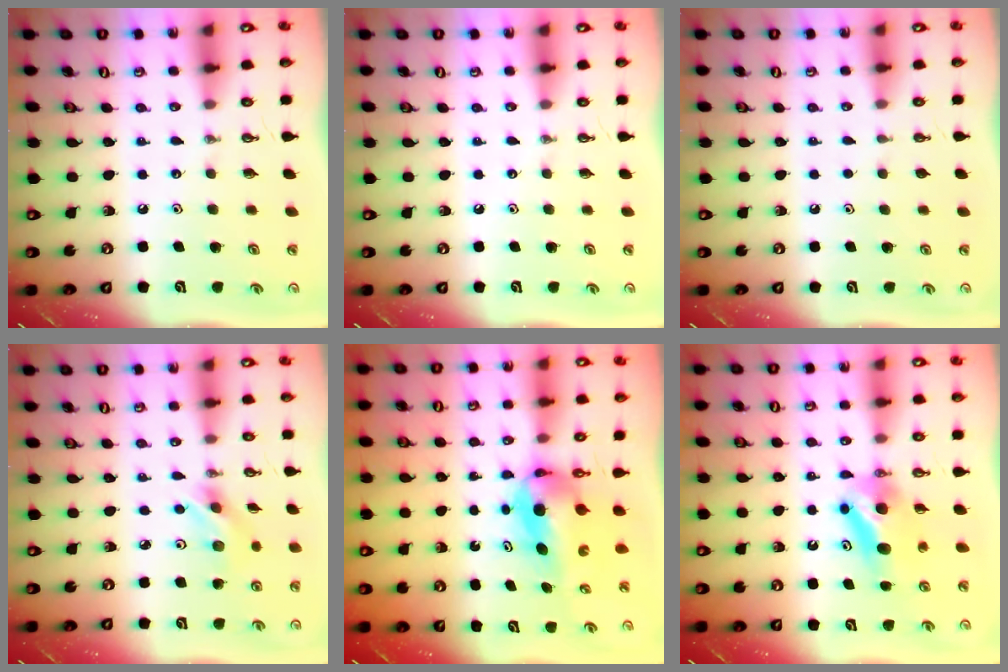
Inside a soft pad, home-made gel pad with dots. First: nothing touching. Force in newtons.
{"total": 0.0}
{"total": 0.0}
{"total": 5.2, "press": 5.2, "slide": 0.2}
{"total": 5.9, "press": 5.5, "slide": 2.0}
{"total": 9.6, "press": 5.7, "slide": 7.7}